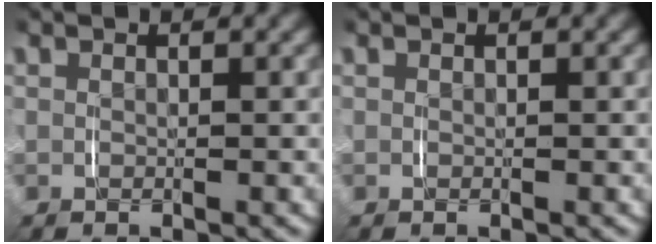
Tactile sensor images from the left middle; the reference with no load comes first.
{"total": 0.0}